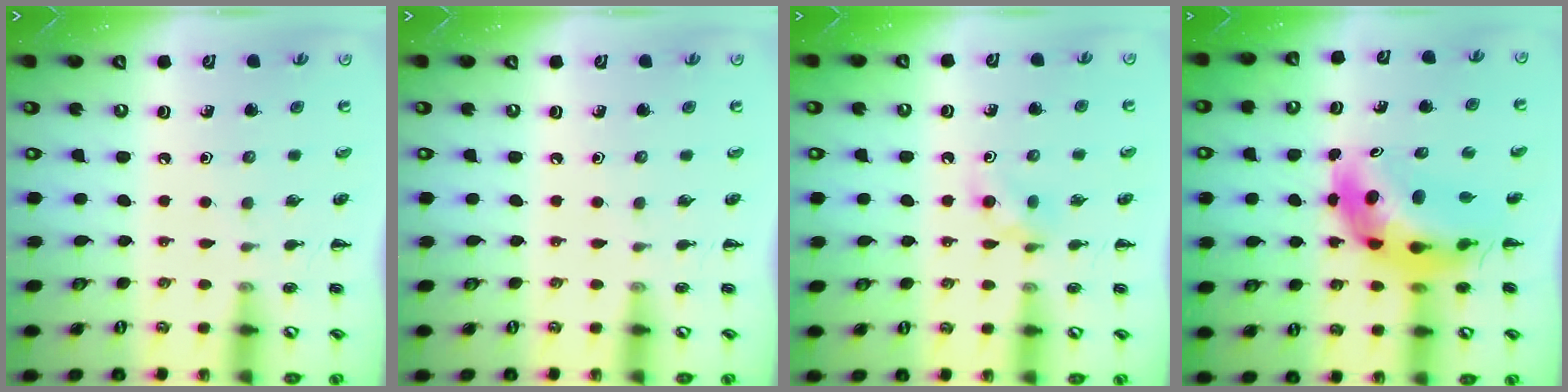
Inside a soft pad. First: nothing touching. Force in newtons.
{"total": 0.0}
{"total": 4.2, "press": 3.9, "slide": 1.7}
{"total": 9.4, "press": 8.8, "slide": 3.1}